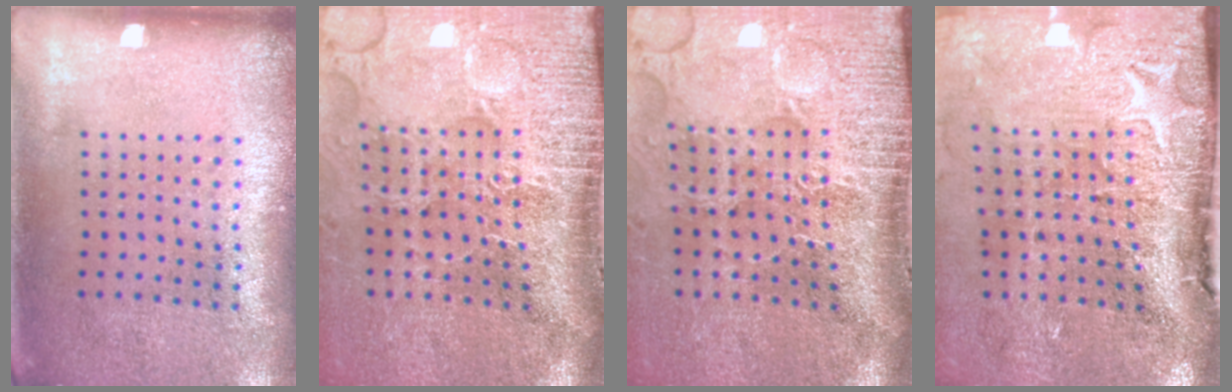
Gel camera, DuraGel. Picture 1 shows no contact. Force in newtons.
{"total": 5.0, "press": 4.0, "slide": 2.9}
{"total": 5.0, "press": 4.0, "slide": 2.9}
{"total": 5.0, "press": 3.9, "slide": 3.1}